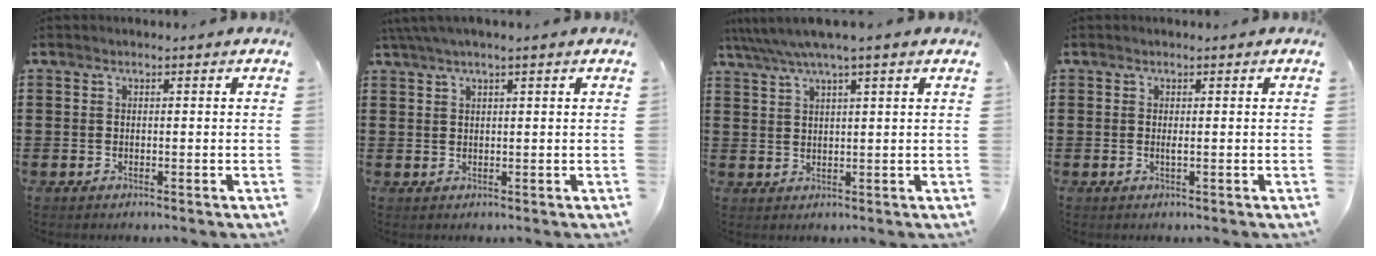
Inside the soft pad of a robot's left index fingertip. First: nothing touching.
{"total": 2.3, "force": [1.5, 0.1, 1.8], "torque": [-0.035, 0.002, 0.027]}
{"total": 4.1, "force": [2.8, -0.1, 3.0], "torque": [-0.065, -0.003, 0.047]}
{"total": 0.7, "force": [-0.1, -0.1, 0.7], "torque": [-0.014, -0.005, -0.001]}